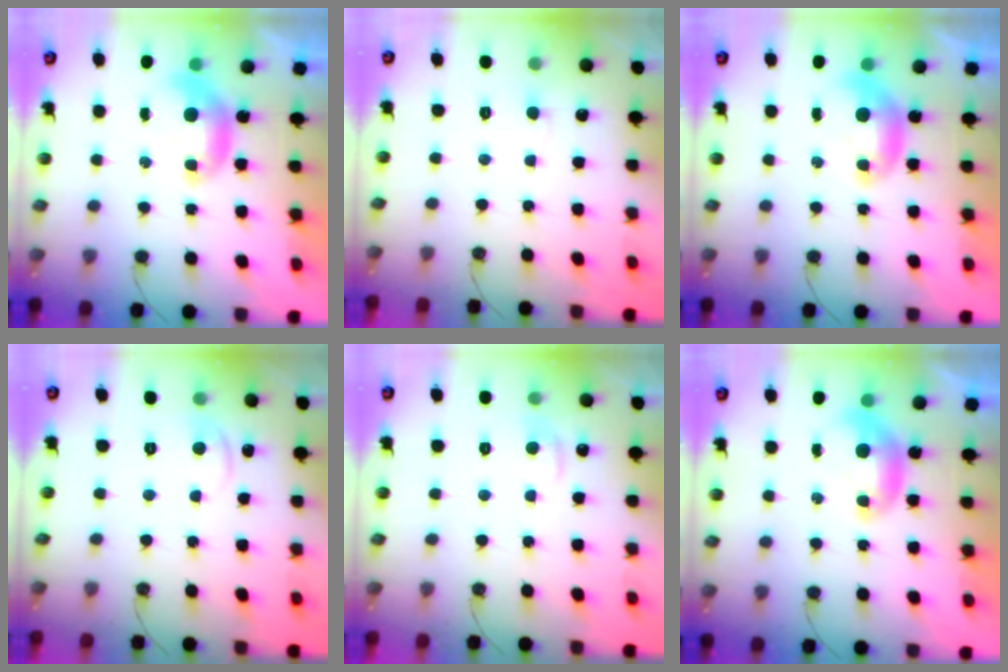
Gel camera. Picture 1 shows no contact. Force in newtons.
{"total": 0.7, "press": 0.6, "slide": 0.4}
{"total": 0.0}
{"total": 0.5, "press": 0.3, "slide": 0.5}
{"total": 0.9, "press": 0.4, "slide": 0.8}
{"total": 0.0}